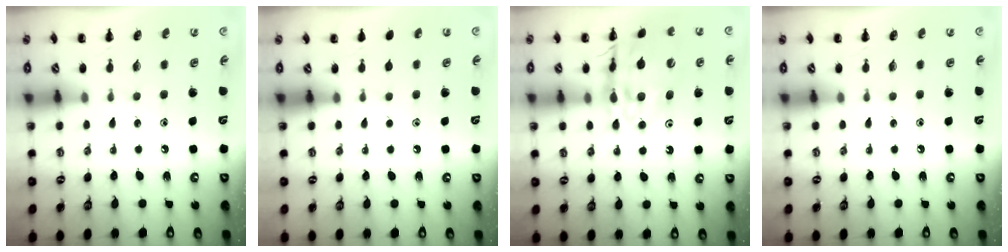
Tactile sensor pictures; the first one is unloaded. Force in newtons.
{"total": 1.1, "press": 1.1, "slide": 0.2}
{"total": 17.3, "press": 17.1, "slide": 2.6}
{"total": 0.0}